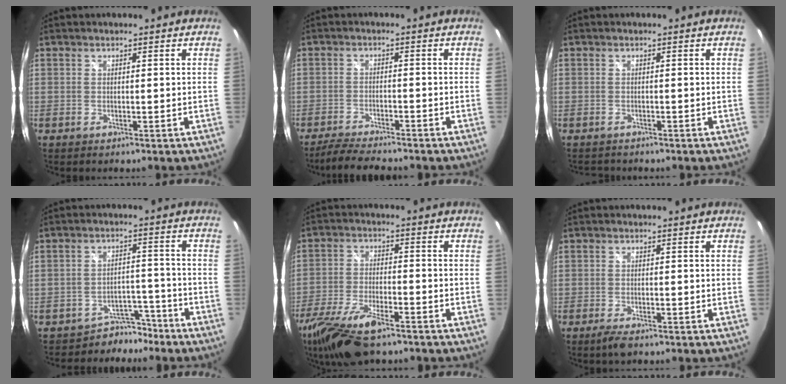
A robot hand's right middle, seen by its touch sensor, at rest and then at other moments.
{"total": 7.3, "force": [-6.7, 1.0, 2.9], "torque": [-0.082, -0.014, -0.114]}
{"total": 2.1, "force": [-2.0, 0.7, 0.4], "torque": [-0.010, -0.011, -0.031]}
{"total": 5.9, "force": [-5.1, 3.1, 0.0], "torque": [0.003, 0.025, -0.074]}
{"total": 14.8, "force": [-10.7, 4.5, 9.1], "torque": [-0.203, -0.037, -0.200]}
{"total": 2.8, "force": [-1.9, 0.6, 2.0], "torque": [-0.045, -0.010, -0.036]}